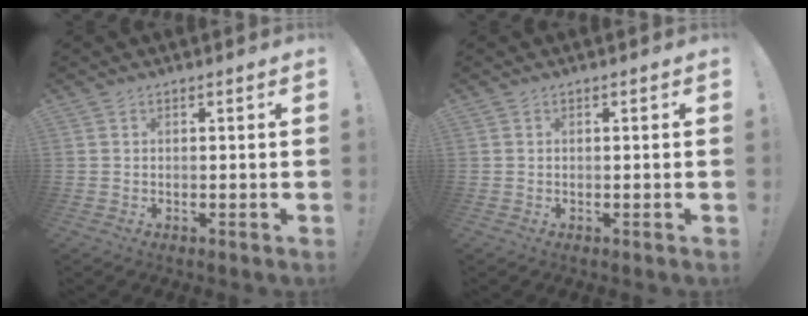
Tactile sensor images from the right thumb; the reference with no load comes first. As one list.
[{"total": 0.0}]